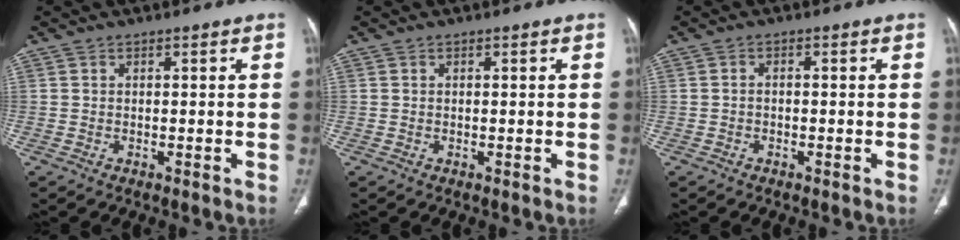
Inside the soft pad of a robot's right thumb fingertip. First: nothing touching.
{"total": 0.0}
{"total": 0.8, "force": [-0.3, 0.5, 0.6], "torque": [-0.007, 0.005, -0.008]}